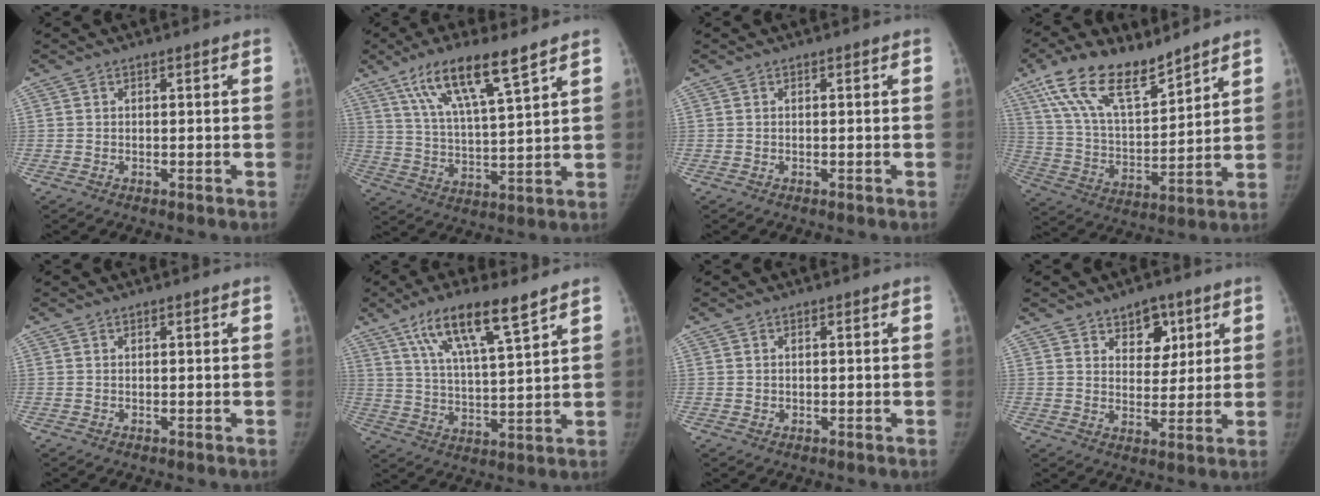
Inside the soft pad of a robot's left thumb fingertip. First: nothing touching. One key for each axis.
{"total": 13.6, "fx": 8.4, "fy": 2.4, "fz": 10.4, "tx": -0.185, "ty": -0.028, "tz": 0.161}
{"total": 0.0}
{"total": 16.7, "fx": 11.8, "fy": 6.4, "fz": 10.0, "tx": -0.154, "ty": -0.053, "tz": 0.230}
{"total": 0.0}
{"total": 13.4, "fx": 8.2, "fy": 2.6, "fz": 10.2, "tx": -0.176, "ty": -0.027, "tz": 0.152}
{"total": 0.6, "fx": 0.0, "fy": 0.6, "fz": 0.0, "tx": 0.007, "ty": 0.002, "tz": 0.001}
{"total": 7.3, "fx": 4.0, "fy": 4.8, "fz": 3.7, "tx": -0.017, "ty": -0.022, "tz": 0.062}